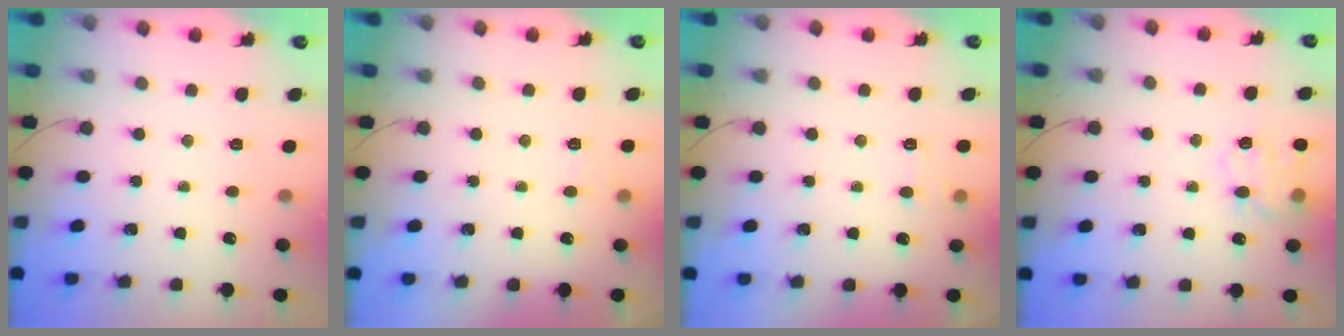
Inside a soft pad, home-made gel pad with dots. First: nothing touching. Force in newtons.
{"total": 5.0, "press": 4.8, "slide": 1.3}
{"total": 6.3, "press": 5.9, "slide": 2.0}
{"total": 12.5, "press": 12.4, "slide": 1.7}